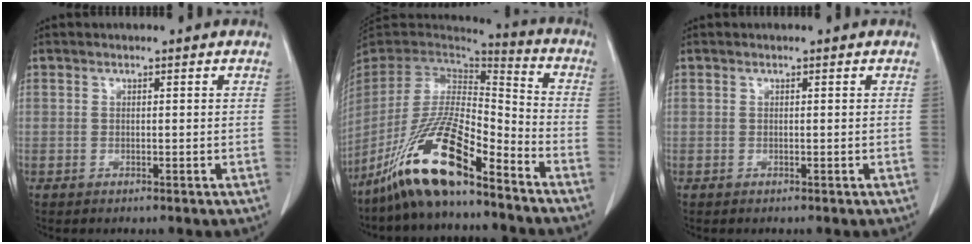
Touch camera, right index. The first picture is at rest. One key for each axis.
{"total": 16.2, "fx": -11.0, "fy": 2.8, "fz": 11.5, "tx": -0.224, "ty": -0.010, "tz": -0.205}
{"total": 0.0}